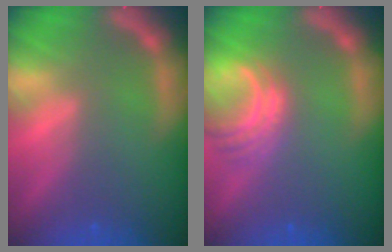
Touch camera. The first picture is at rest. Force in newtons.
{"total": 4.5}